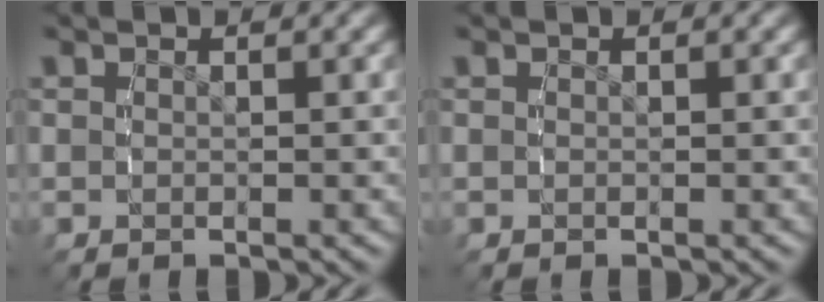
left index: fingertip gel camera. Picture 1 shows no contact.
{"total": 0.0}